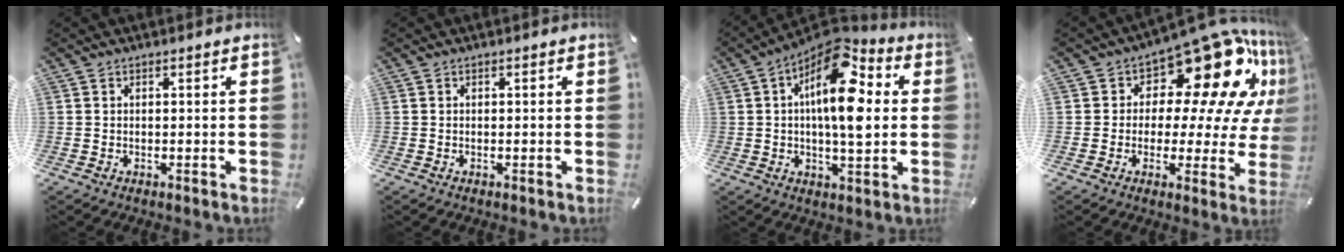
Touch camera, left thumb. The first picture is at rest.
{"total": 0.0}
{"total": 16.4, "force": [4.7, 6.8, 14.1], "torque": [-0.247, -0.033, 0.072]}
{"total": 19.8, "force": [10.5, 9.6, 13.7], "torque": [-0.185, -0.088, 0.174]}